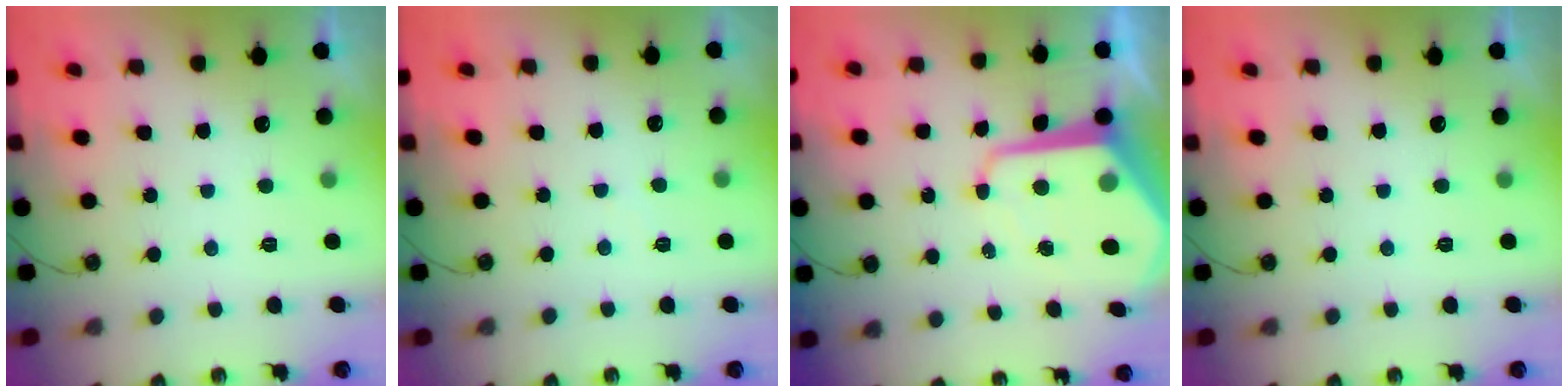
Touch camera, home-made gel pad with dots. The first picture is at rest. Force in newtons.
{"total": 2.6, "press": 2.6, "slide": 0.4}
{"total": 12.7, "press": 12.7, "slide": 1.0}
{"total": 0.0}